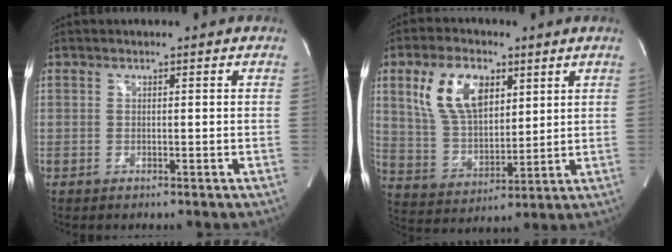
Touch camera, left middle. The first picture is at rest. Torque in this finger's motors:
{"motor_torque": [0.45, -0.39, 0.21, 0.08]}